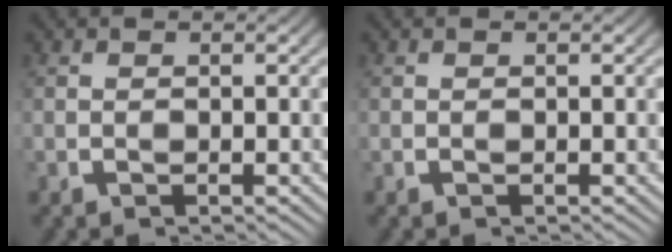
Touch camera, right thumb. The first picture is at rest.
{"total": 0.0}